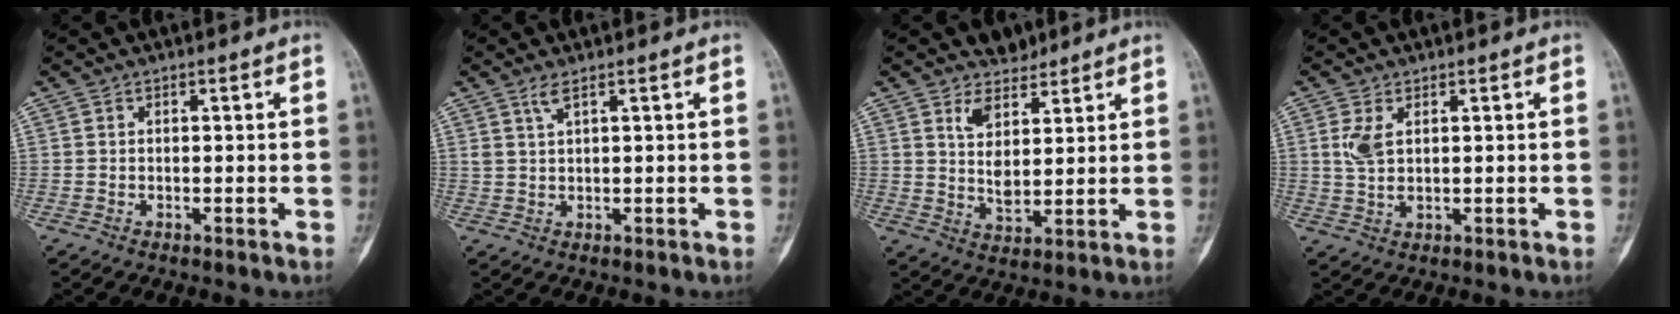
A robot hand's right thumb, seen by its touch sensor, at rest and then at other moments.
{"total": 2.2, "force": [1.4, 0.1, 1.7], "torque": [-0.043, -0.006, 0.035]}
{"total": 6.7, "force": [4.8, 3.8, 2.8], "torque": [-0.032, -0.040, 0.091]}
{"total": 4.0, "force": [1.3, 1.9, 3.3], "torque": [-0.074, -0.007, 0.031]}